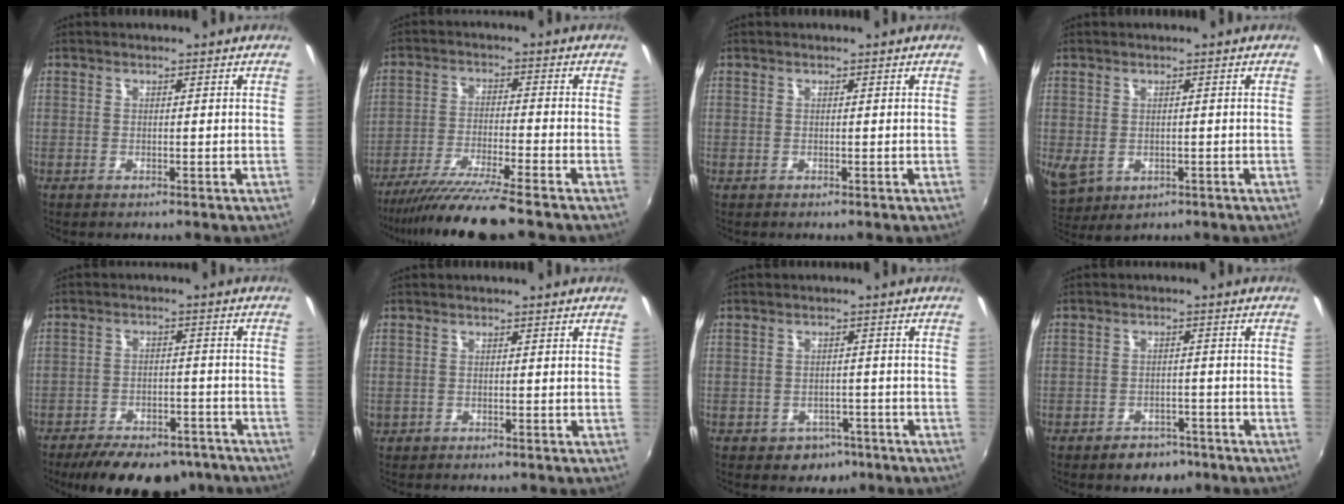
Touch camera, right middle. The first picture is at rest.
{"total": 11.5, "force": [-9.9, -0.9, 5.9], "torque": [-0.129, -0.028, -0.173]}
{"total": 0.0}
{"total": 5.7, "force": [-0.3, 4.3, 3.7], "torque": [-0.067, -0.014, 0.003]}
{"total": 18.0, "force": [-14.1, 7.6, 8.3], "torque": [-0.166, -0.008, -0.182]}
{"total": 0.7, "force": [-0.1, 0.7, 0.1], "torque": [-0.002, -0.003, -0.003]}
{"total": 5.1, "force": [-2.9, 3.9, 1.3], "torque": [-0.037, 0.000, -0.031]}
{"total": 5.5, "force": [-3.9, 3.5, 1.7], "torque": [-0.042, 0.003, -0.047]}